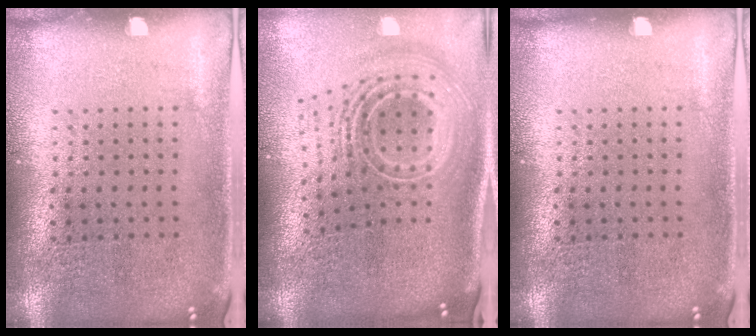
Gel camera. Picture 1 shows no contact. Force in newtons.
{"total": 3.0, "press": 1.9, "slide": 2.3}
{"total": 0.0}